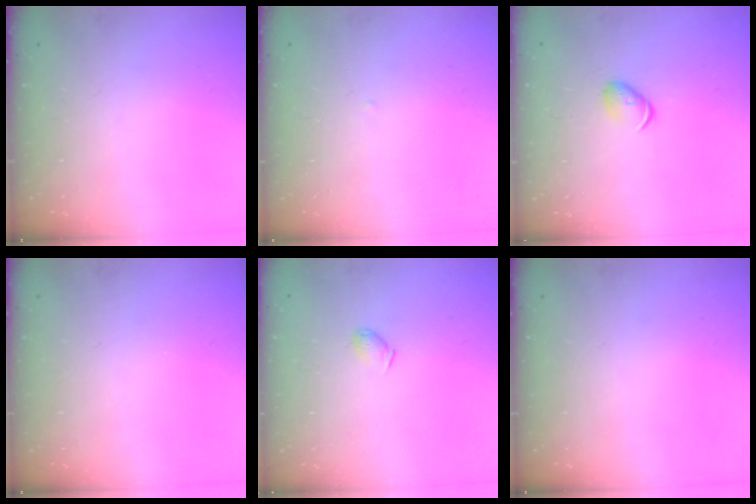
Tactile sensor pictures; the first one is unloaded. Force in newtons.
{"total": 1.6, "press": 1.6, "slide": 0.3}
{"total": 5.4, "press": 5.4, "slide": 0.7}
{"total": 0.0}
{"total": 4.4, "press": 4.3, "slide": 0.8}
{"total": 0.0}